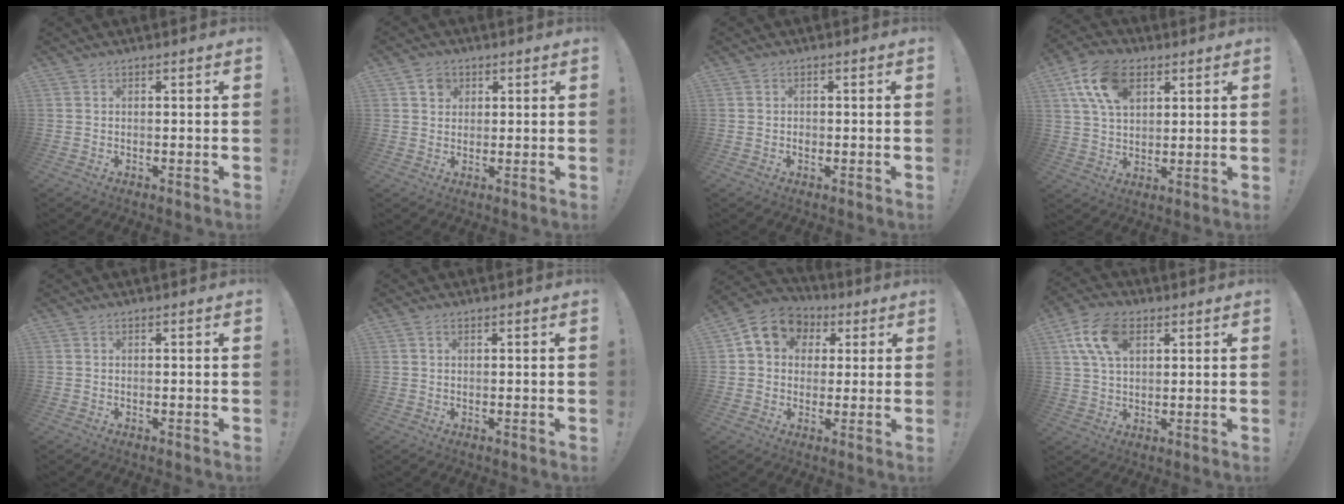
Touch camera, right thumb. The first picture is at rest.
{"total": 4.3, "force": [1.9, 3.7, 1.3], "torque": [-0.013, -0.004, 0.034]}
{"total": 1.2, "force": [-0.7, 0.9, 0.3], "torque": [0.001, 0.001, -0.015]}
{"total": 14.4, "force": [6.0, 9.2, 9.3], "torque": [-0.161, -0.005, 0.116]}
{"total": 0.0}
{"total": 0.8, "force": [0.3, 0.5, 0.5], "torque": [-0.005, 0.001, 0.005]}
{"total": 11.0, "force": [3.6, 9.1, 5.0], "torque": [-0.064, -0.007, 0.072]}
{"total": 12.9, "force": [4.8, 7.8, 9.0], "torque": [-0.164, -0.002, 0.091]}